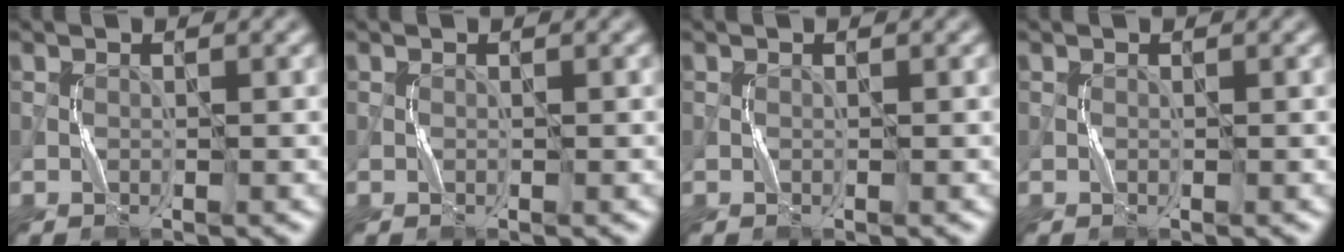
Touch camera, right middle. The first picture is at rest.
{"total": 0.0}
{"total": 0.0}
{"total": 0.0}